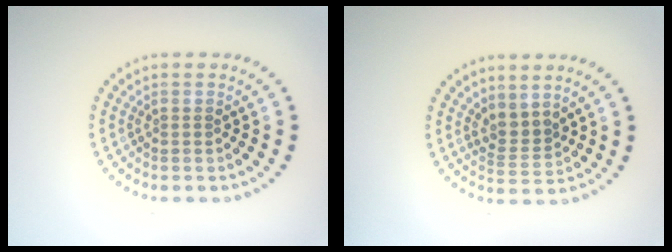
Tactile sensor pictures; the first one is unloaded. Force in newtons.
{"total": 2.2, "press": 1.5, "slide": 1.6}